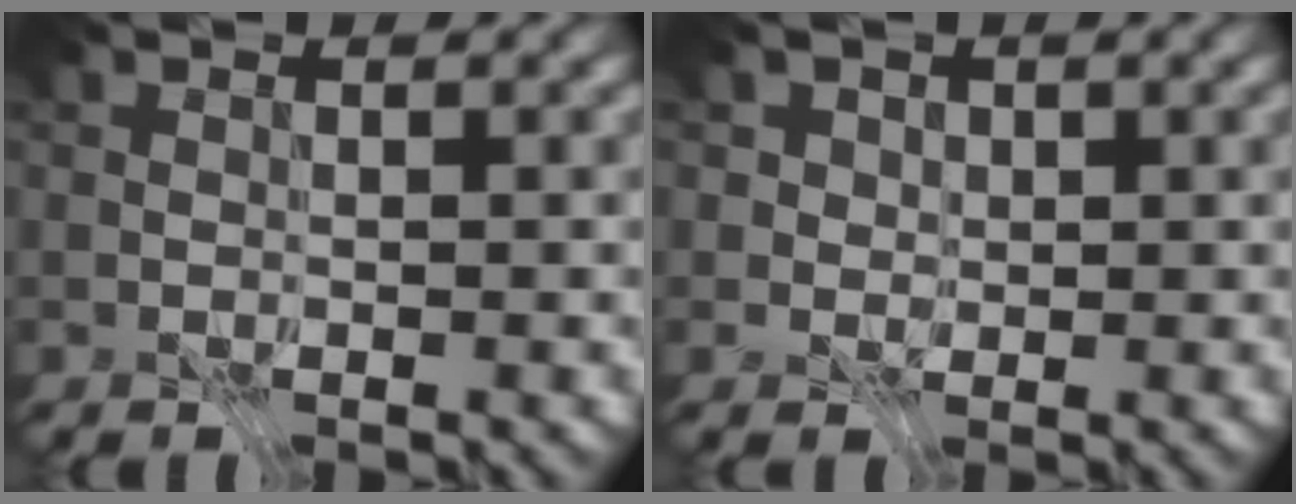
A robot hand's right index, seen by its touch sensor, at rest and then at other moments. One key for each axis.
{"total": 2.6, "fx": 1.1, "fy": 2.2, "fz": 0.9, "tx": -0.028, "ty": -0.006, "tz": 0.023}